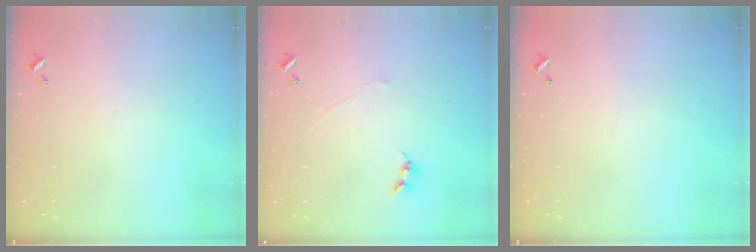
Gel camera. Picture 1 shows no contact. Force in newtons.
{"total": 1.0, "press": 0.8, "slide": 0.6}
{"total": 0.0}